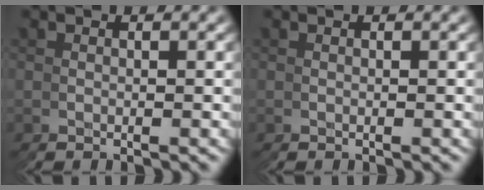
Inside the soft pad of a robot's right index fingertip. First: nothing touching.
{"total": 0.0}